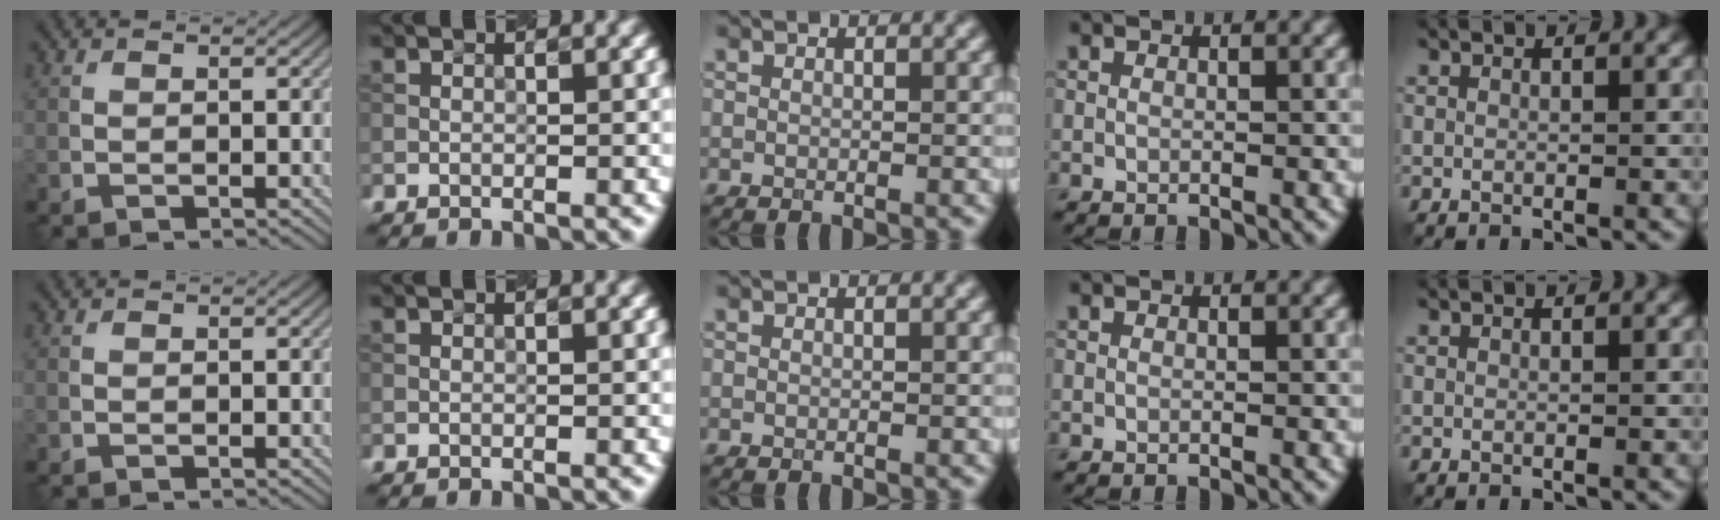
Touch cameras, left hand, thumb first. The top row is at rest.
{}